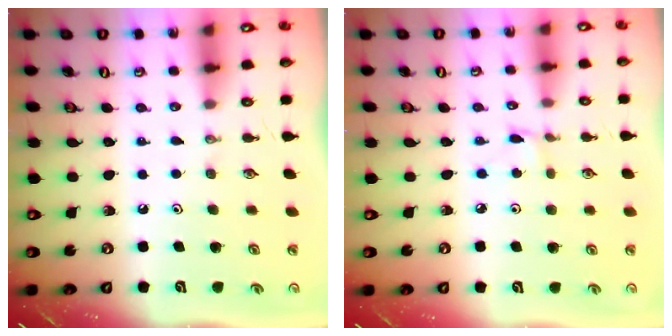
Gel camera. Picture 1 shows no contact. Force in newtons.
{"total": 1.6, "press": 1.6, "slide": 0.2}